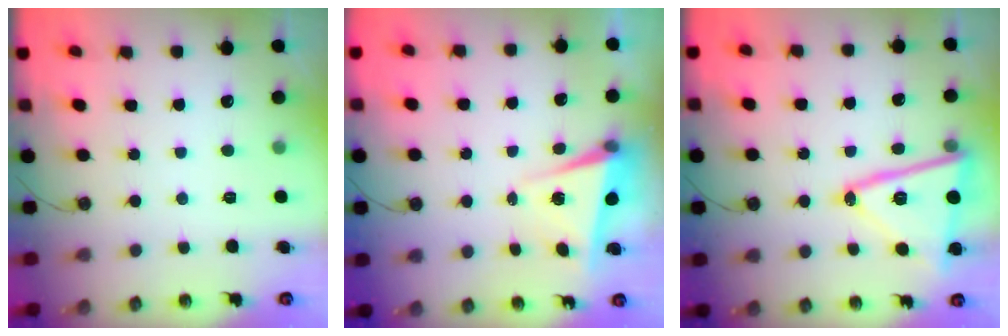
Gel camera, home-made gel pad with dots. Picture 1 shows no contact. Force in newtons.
{"total": 5.4, "press": 5.3, "slide": 1.2}
{"total": 18.7, "press": 18.6, "slide": 1.3}